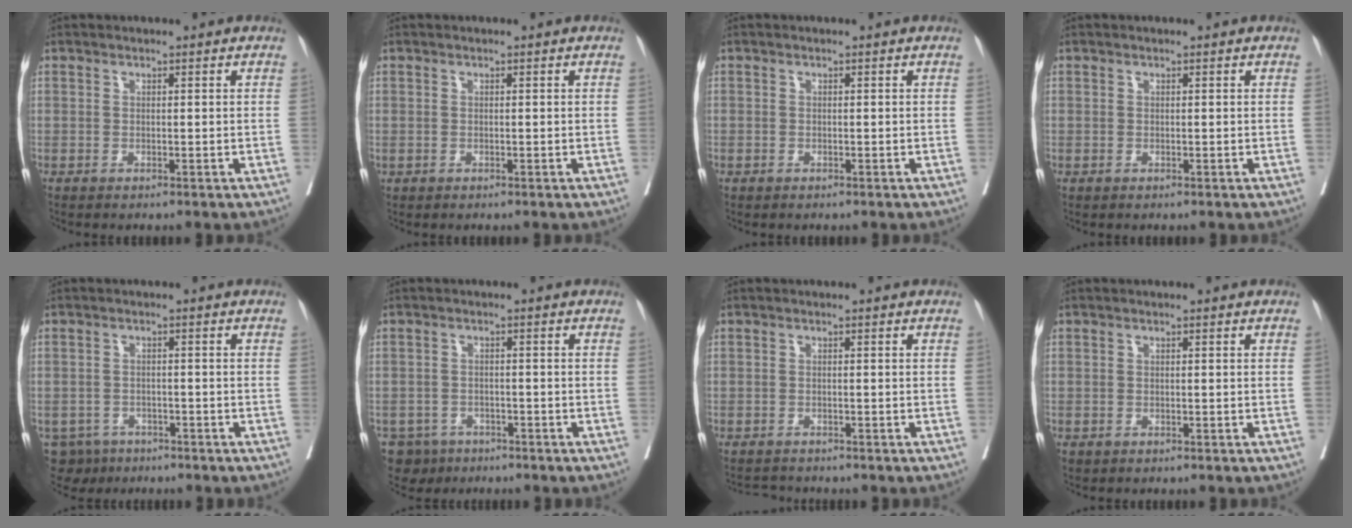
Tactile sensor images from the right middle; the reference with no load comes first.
{"total": 0.0}
{"total": 0.5, "force": [-0.2, 0.5, -0.1], "torque": [0.002, 0.006, -0.007]}
{"total": 0.0}
{"total": 6.1, "force": [-4.4, 4.0, 0.9], "torque": [-0.013, -0.002, -0.067]}
{"total": 5.5, "force": [-4.0, 3.7, 0.6], "torque": [-0.005, 0.003, -0.063]}
{"total": 1.8, "force": [-1.8, 0.3, -0.2], "torque": [0.003, -0.008, -0.029]}
{"total": 0.0}